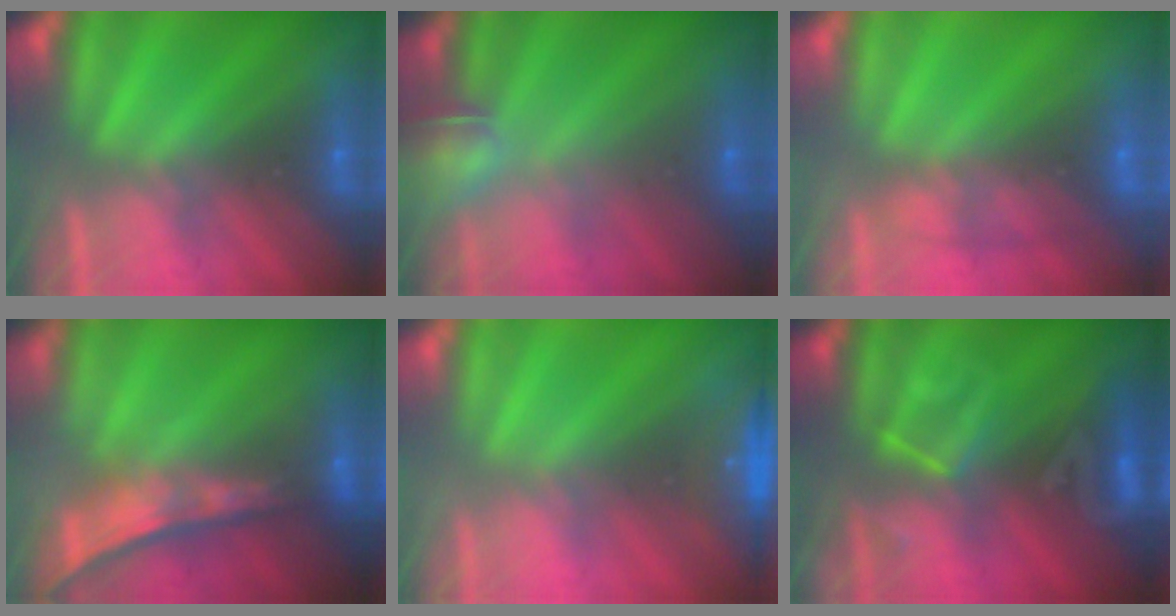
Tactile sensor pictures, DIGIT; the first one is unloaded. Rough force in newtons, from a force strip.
{"total": 6.8}
{"total": 1.6}
{"total": 7.0}
{"total": 7.5}
{"total": 2.8}